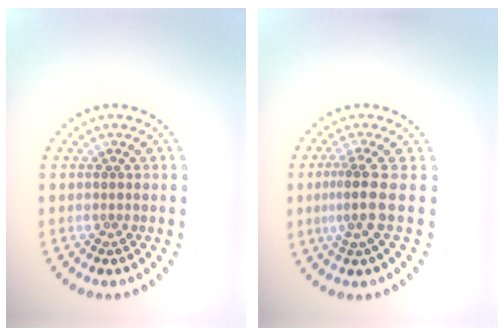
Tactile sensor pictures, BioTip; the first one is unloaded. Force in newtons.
{"total": 2.9, "press": 2.0, "slide": 2.0}